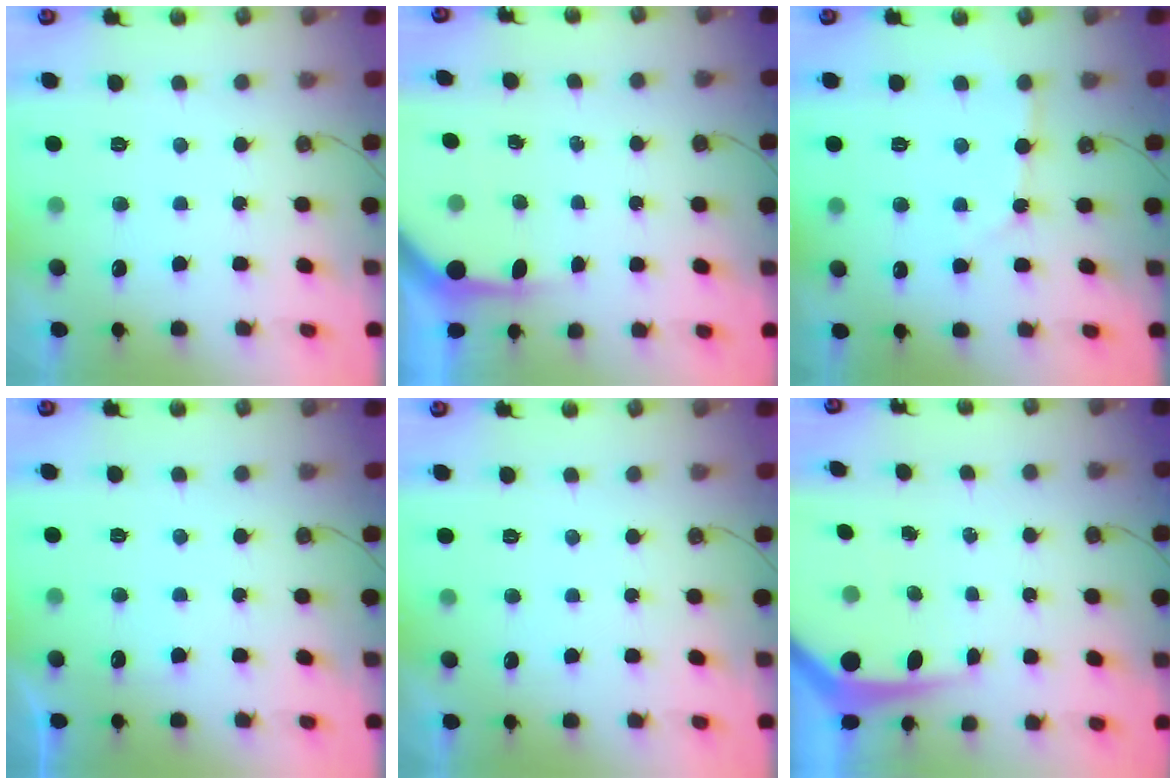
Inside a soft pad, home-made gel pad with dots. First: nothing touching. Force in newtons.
{"total": 3.9, "press": 3.9, "slide": 0.3}
{"total": 2.6, "press": 2.6, "slide": 0.3}
{"total": 2.8, "press": 2.8, "slide": 0.5}
{"total": 0.0}
{"total": 6.2, "press": 6.2, "slide": 0.5}